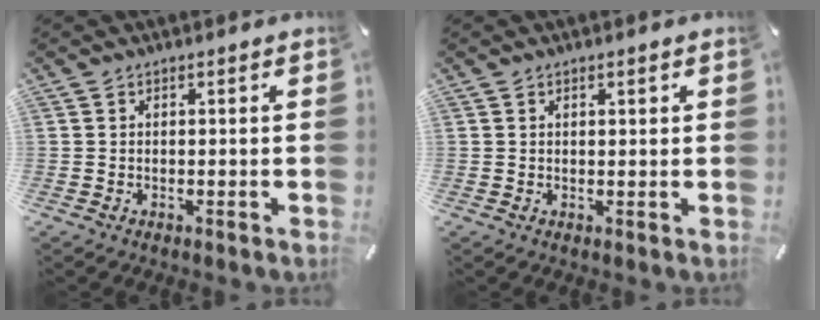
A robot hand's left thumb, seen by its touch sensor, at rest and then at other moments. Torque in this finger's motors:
{"motor_torque": [-0.28, -0.29, -0.01, -0.03, -0.02]}